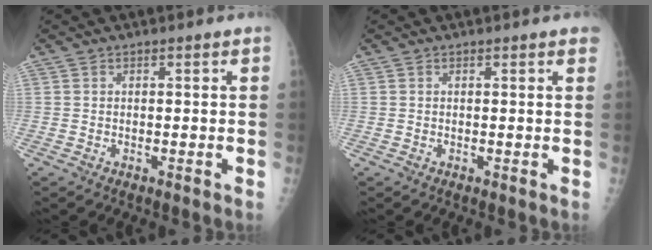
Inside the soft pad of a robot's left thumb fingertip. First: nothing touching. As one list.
[{"total": 1.5, "force": [1.1, 0.2, 1.0], "torque": [-0.008, 0.003, 0.009]}]